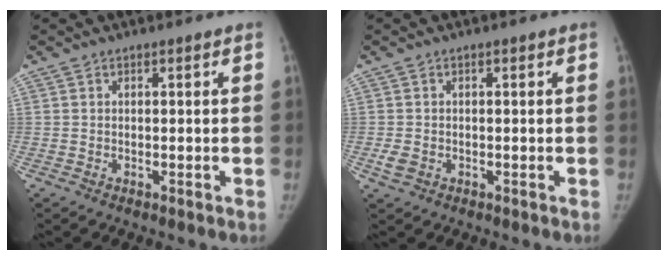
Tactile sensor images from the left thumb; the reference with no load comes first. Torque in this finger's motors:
{"motor_torque": [-0.32, -0.18, 0.28, -0.46, 0.10]}